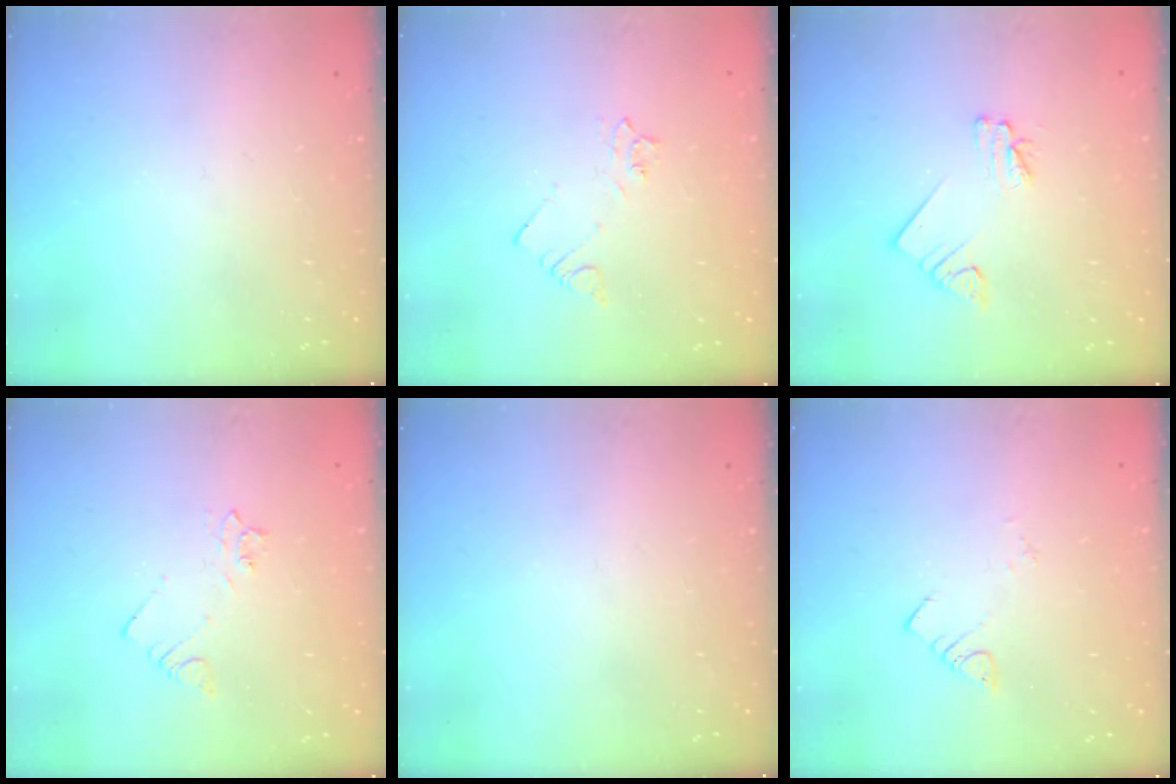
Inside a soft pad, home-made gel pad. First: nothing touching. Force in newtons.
{"total": 2.5, "press": 2.4, "slide": 0.4}
{"total": 3.2, "press": 3.2, "slide": 0.3}
{"total": 2.5, "press": 2.4, "slide": 0.4}
{"total": 0.0}
{"total": 2.0, "press": 2.0, "slide": 0.1}